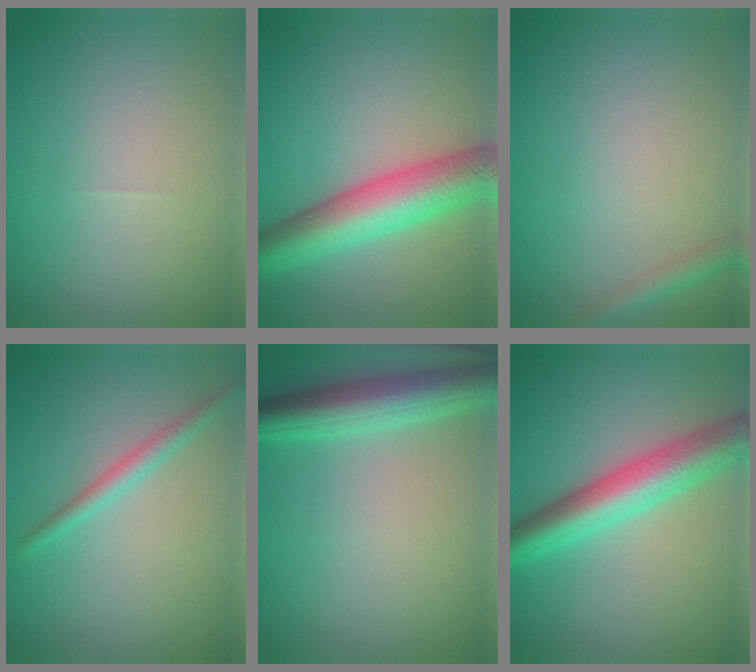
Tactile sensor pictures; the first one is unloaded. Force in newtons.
{"total": 7.9, "press": 7.9, "slide": 0.2}
{"total": 1.5, "press": 1.5, "slide": 0.1}
{"total": 1.8, "press": 1.8, "slide": 0.0}
{"total": 5.6, "press": 5.5, "slide": 0.2}
{"total": 6.5, "press": 6.5, "slide": 0.2}